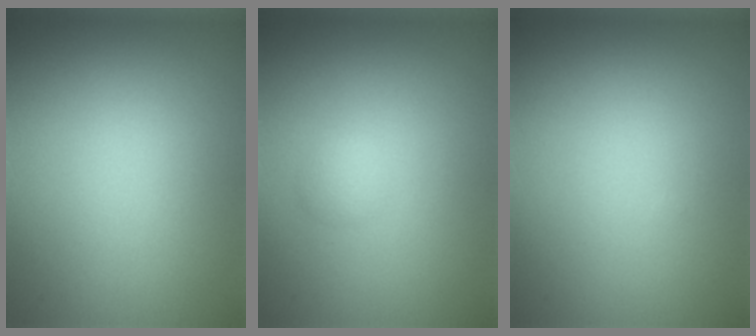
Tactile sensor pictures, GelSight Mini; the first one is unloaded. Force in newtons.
{"total": 1.0, "press": 1.0, "slide": 0.0}
{"total": 0.0}